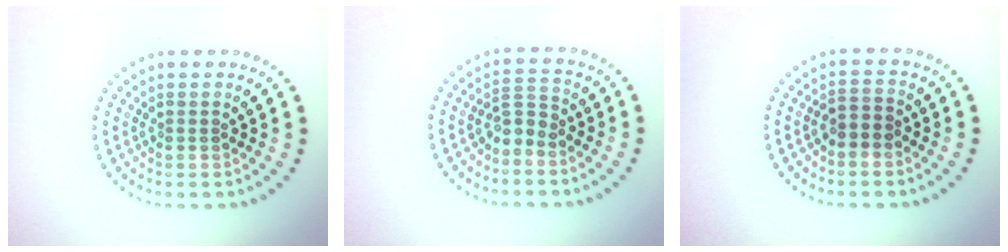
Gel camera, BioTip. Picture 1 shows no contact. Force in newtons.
{"total": 2.0, "press": 1.4, "slide": 1.4}
{"total": 1.8, "press": 1.5, "slide": 1.0}